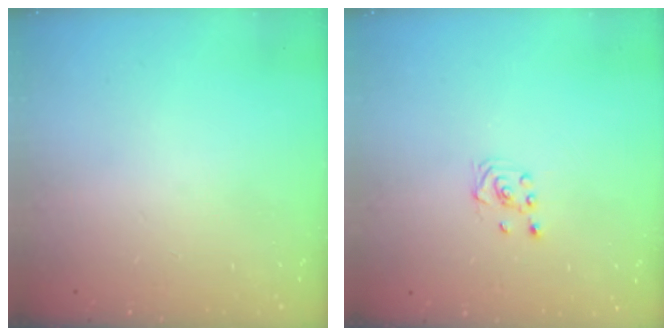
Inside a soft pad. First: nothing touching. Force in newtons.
{"total": 1.9, "press": 1.7, "slide": 0.8}